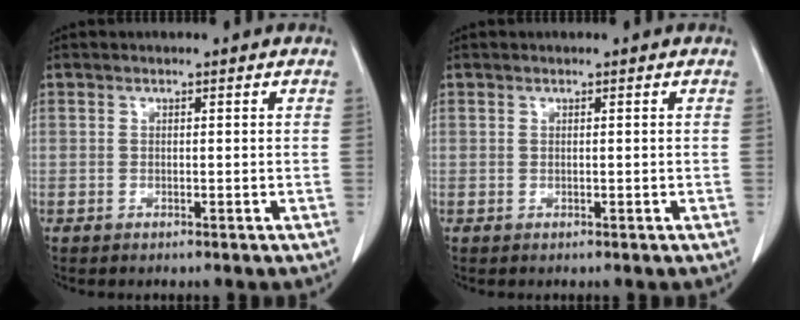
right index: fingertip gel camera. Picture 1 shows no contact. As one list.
[{"total": 0.0}]